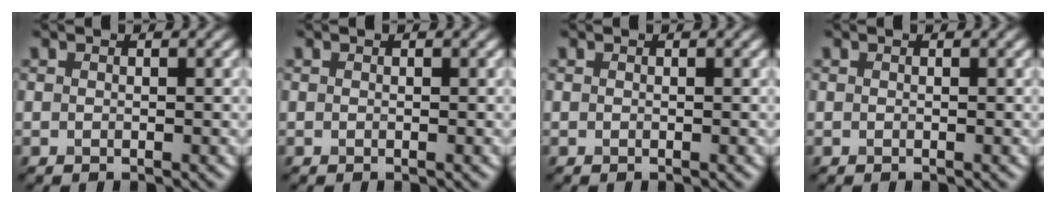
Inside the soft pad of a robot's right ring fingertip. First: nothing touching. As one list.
[{"total": 0.0}, {"total": 0.0}, {"total": 0.0}]